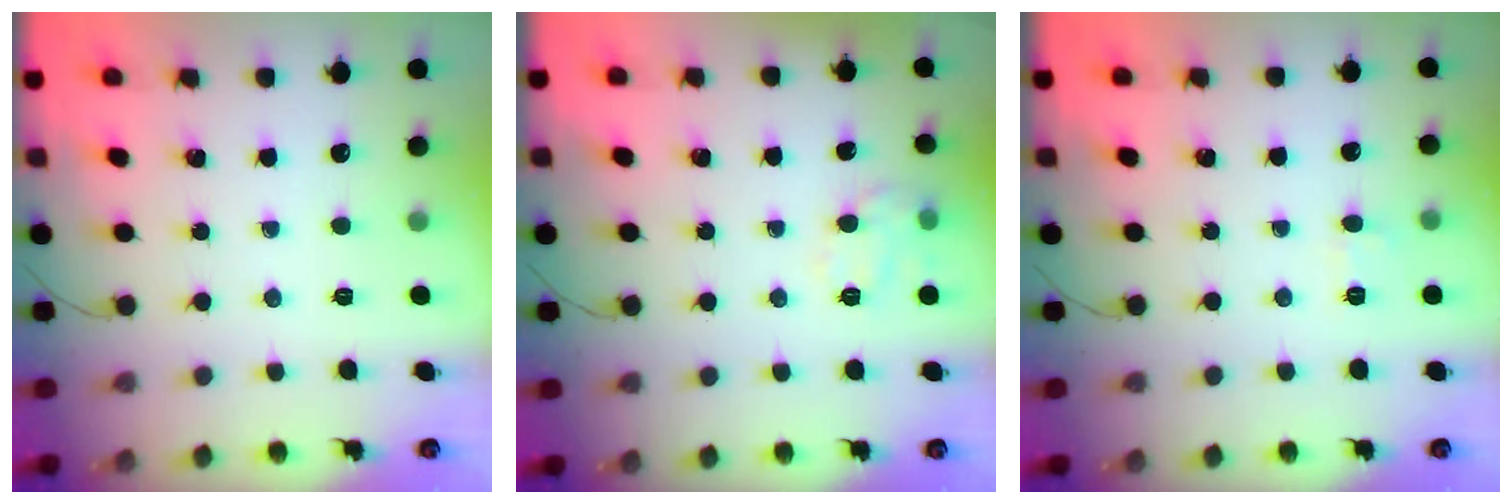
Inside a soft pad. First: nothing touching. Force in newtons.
{"total": 9.5, "press": 9.5, "slide": 0.5}
{"total": 4.8, "press": 4.6, "slide": 1.3}